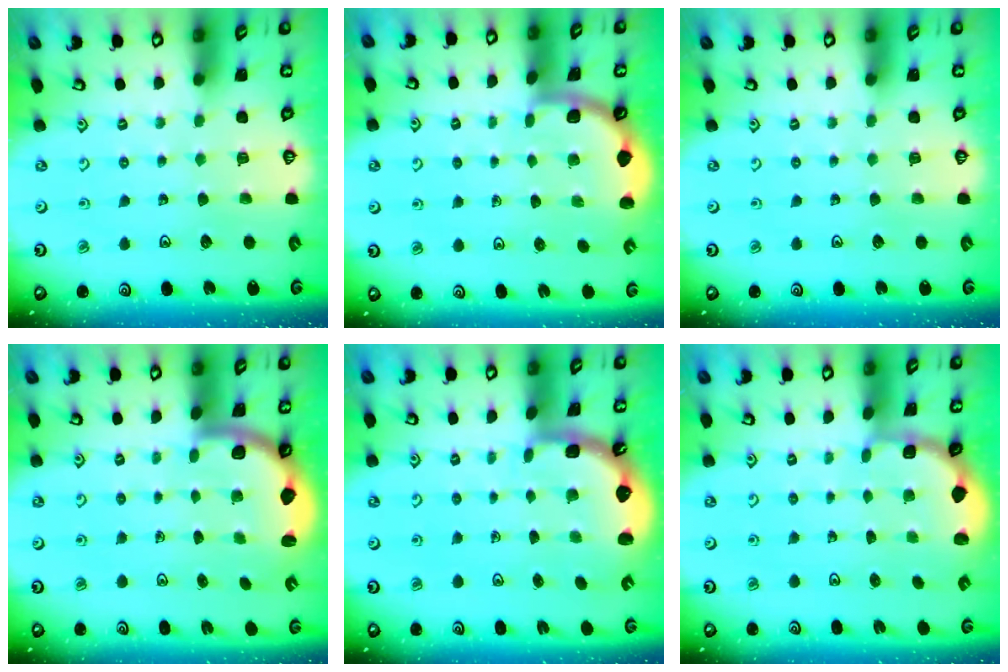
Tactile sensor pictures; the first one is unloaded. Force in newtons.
{"total": 1.9, "press": 1.9, "slide": 0.0}
{"total": 0.0}
{"total": 2.0, "press": 1.9, "slide": 0.5}
{"total": 2.5, "press": 1.7, "slide": 1.8}
{"total": 1.9, "press": 1.8, "slide": 0.7}